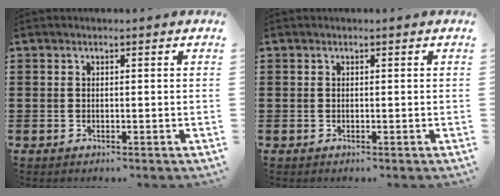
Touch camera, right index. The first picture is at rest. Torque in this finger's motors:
{"motor_torque": [-0.22, 1.14, 0.00, 0.00]}